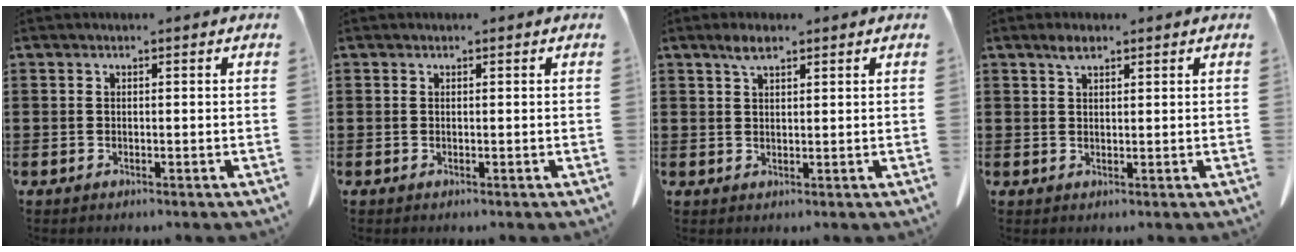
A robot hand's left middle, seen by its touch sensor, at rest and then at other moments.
{"total": 0.0}
{"total": 2.7, "force": [1.8, 0.9, 1.8], "torque": [-0.040, 0.003, 0.034]}
{"total": 2.0, "force": [1.4, 0.7, 1.2], "torque": [-0.027, 0.001, 0.026]}